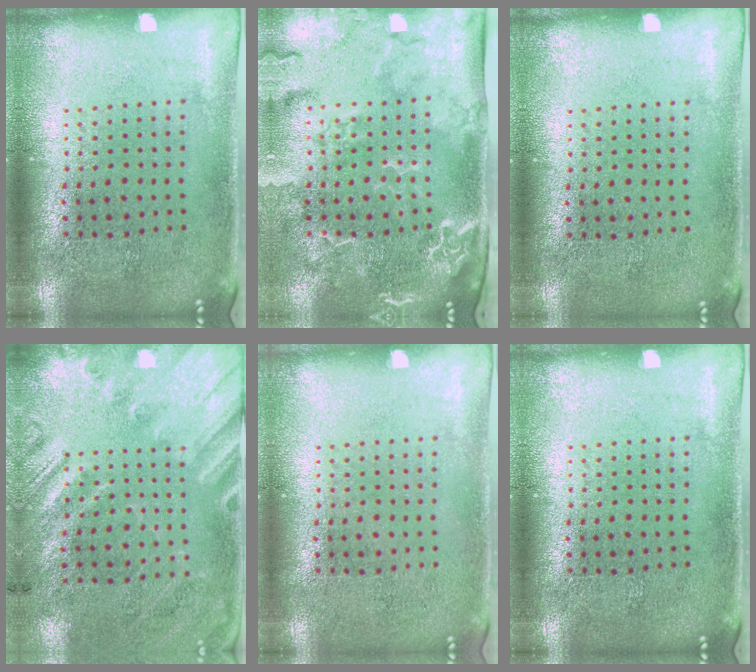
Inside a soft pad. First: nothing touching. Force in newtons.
{"total": 2.9, "press": 2.4, "slide": 1.6}
{"total": 0.0}
{"total": 2.5, "press": 1.8, "slide": 1.8}
{"total": 0.0}
{"total": 0.0}